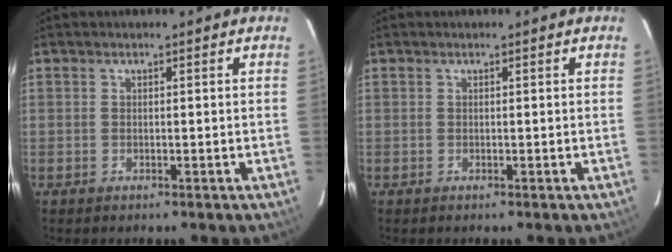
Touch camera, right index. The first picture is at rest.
{"total": 0.0}